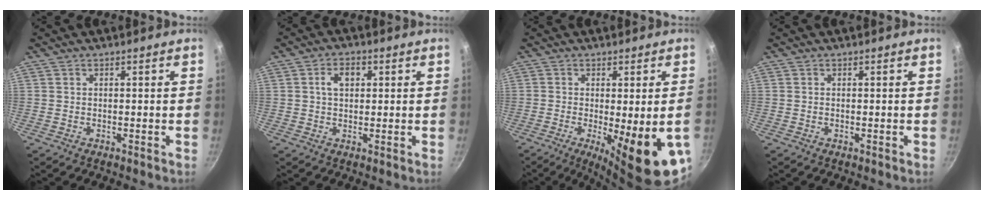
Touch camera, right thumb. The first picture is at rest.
{"total": 4.3, "force": [1.0, 2.9, 3.0], "torque": [-0.034, 0.008, 0.013]}
{"total": 14.6, "force": [-4.0, 3.5, 13.5], "torque": [-0.178, -0.019, -0.043]}
{"total": 0.0}